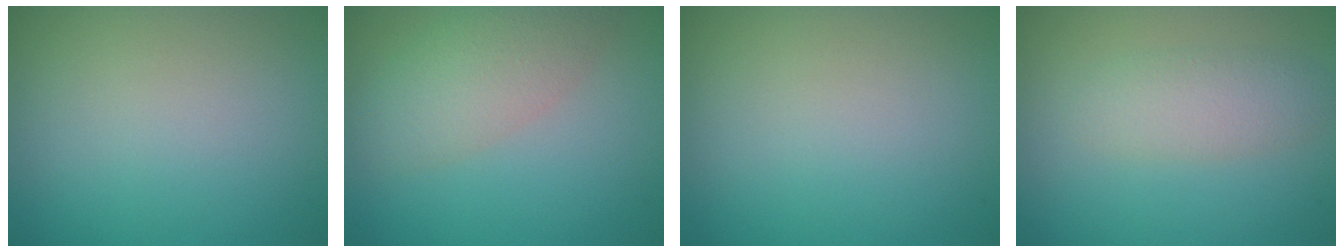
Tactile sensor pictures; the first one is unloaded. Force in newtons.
{"total": 4.2, "press": 4.2, "slide": 0.4}
{"total": 0.0}
{"total": 2.6, "press": 2.6, "slide": 0.1}